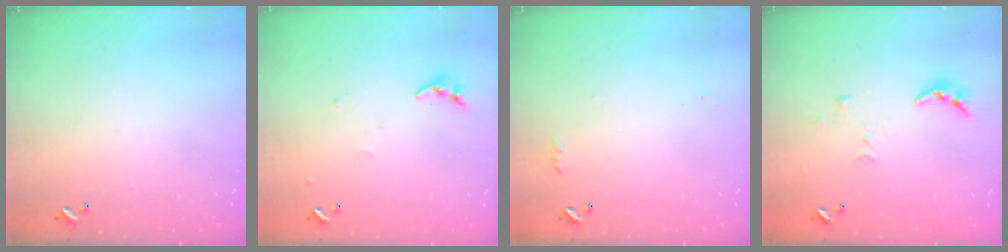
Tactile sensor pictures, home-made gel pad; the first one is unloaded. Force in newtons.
{"total": 4.1, "press": 4.1, "slide": 0.4}
{"total": 6.3, "press": 6.3, "slide": 0.8}
{"total": 8.1, "press": 8.1, "slide": 0.7}